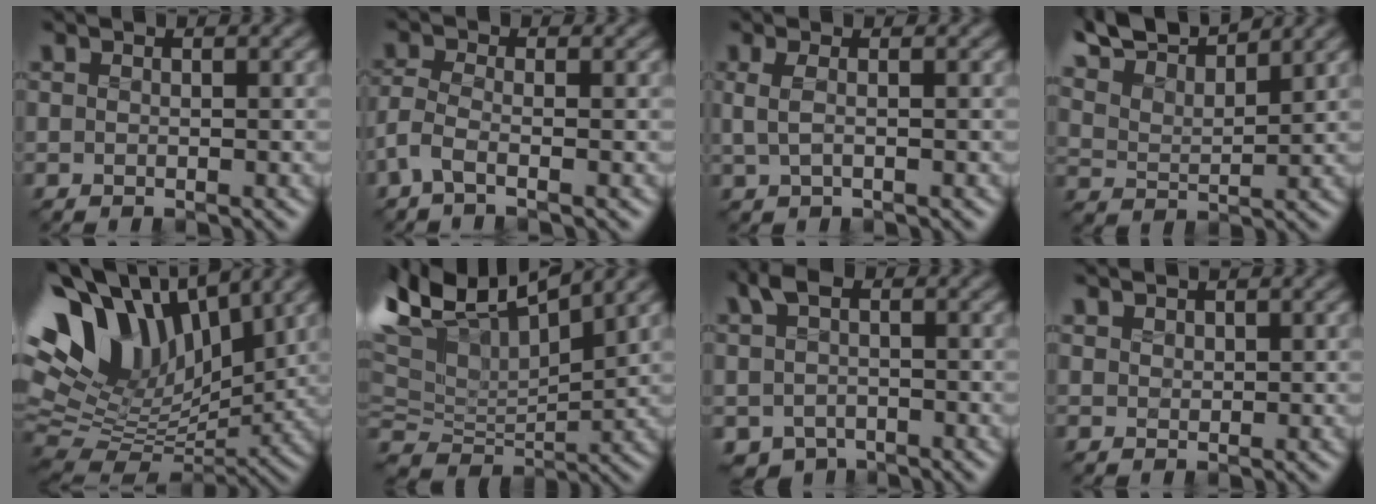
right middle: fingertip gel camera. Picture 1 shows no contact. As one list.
[{"total": 2.4, "force": [-1.5, 0.6, 1.8], "torque": [-0.051, -0.003, -0.045]}, {"total": 1.5, "force": [0.1, 0.4, 1.4], "torque": [-0.035, -0.001, 0.003]}, {"total": 7.0, "force": [6.3, 1.4, 2.8], "torque": [-0.067, 0.018, 0.109]}, {"total": 14.1, "force": [6.8, 7.4, 9.9], "torque": [-0.211, 0.028, 0.122]}, {"total": 11.9, "force": [7.2, 4.9, 8.1], "torque": [-0.165, 0.022, 0.120]}, {"total": 4.1, "force": [-0.4, 3.2, 2.5], "torque": [-0.059, -0.009, -0.010]}, {"total": 1.3, "force": [1.2, 0.6, 0.2], "torque": [-0.014, 0.000, 0.032]}]